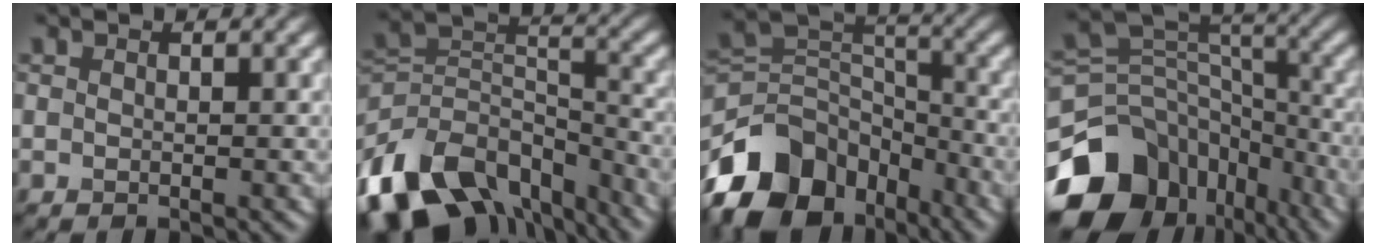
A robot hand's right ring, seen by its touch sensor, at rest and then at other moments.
{"total": 15.0, "force": [-10.0, 8.5, 7.2], "torque": [-0.172, 0.003, -0.169]}
{"total": 12.1, "force": [-7.7, 7.7, 5.3], "torque": [-0.100, 0.016, -0.148]}
{"total": 13.7, "force": [-7.5, 10.0, 5.6], "torque": [-0.133, 0.016, -0.113]}